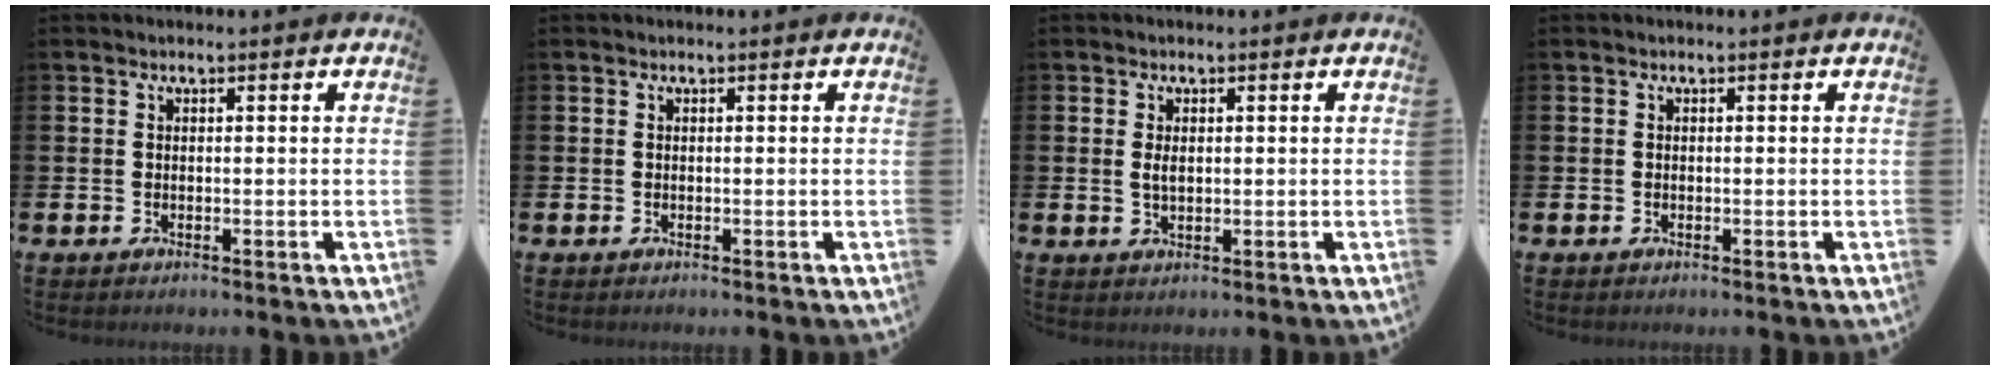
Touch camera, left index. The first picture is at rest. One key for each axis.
{"total": 0.0}
{"total": 1.8, "fx": 0.4, "fy": 0.9, "fz": 1.5, "tx": -0.018, "ty": 0.000, "tz": 0.004}
{"total": 0.0}